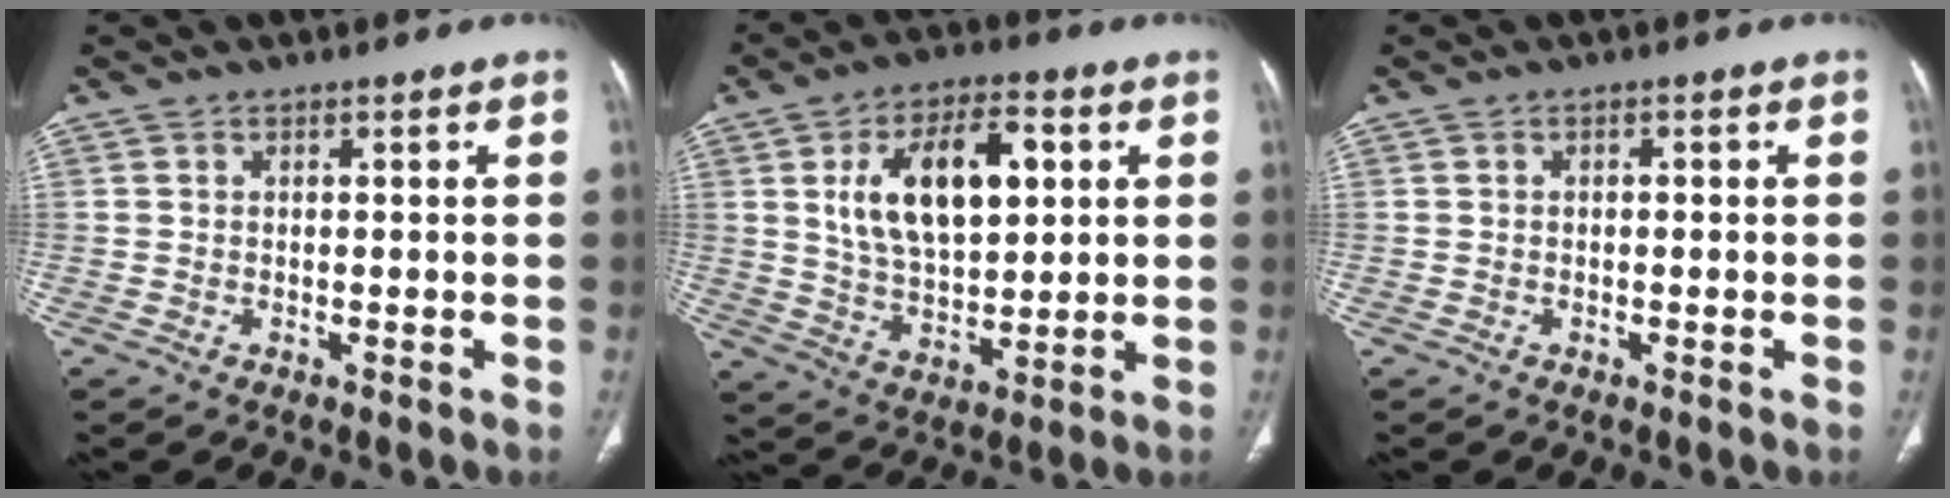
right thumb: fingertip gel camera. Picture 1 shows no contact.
{"total": 16.5, "force": [4.4, 8.8, 13.2], "torque": [-0.200, -0.003, 0.081]}
{"total": 0.5, "force": [-0.1, 0.3, 0.4], "torque": [-0.002, 0.001, -0.002]}